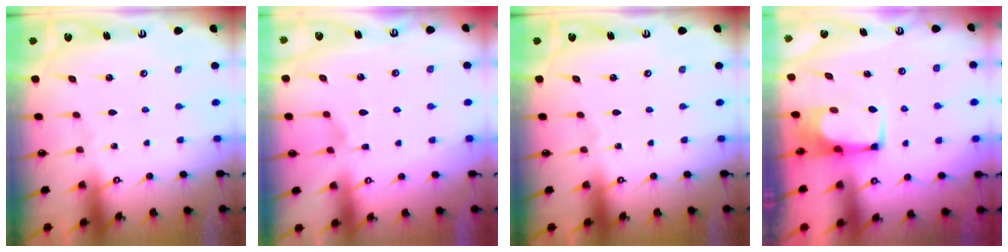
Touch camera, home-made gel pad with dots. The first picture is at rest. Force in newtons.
{"total": 2.2, "press": 1.9, "slide": 1.1}
{"total": 0.0}
{"total": 0.8, "press": 0.7, "slide": 0.1}